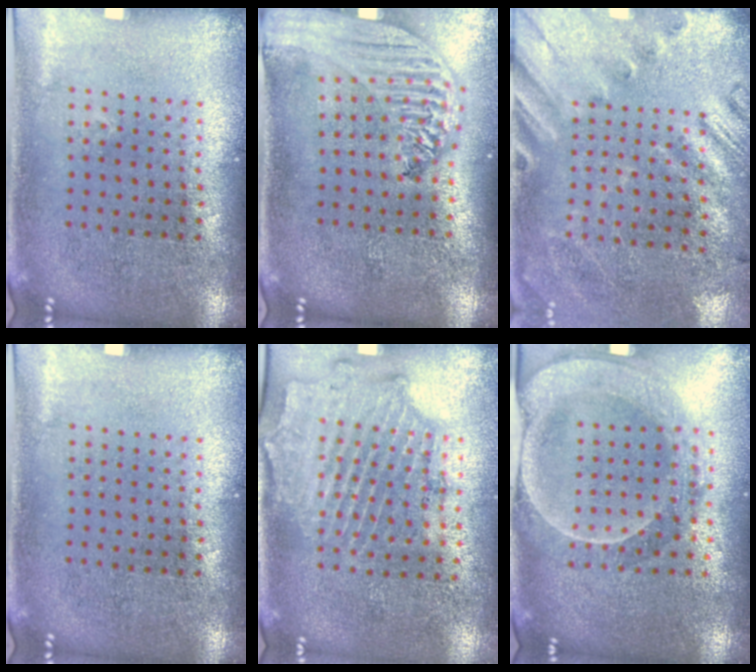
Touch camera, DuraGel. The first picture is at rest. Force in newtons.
{"total": 2.9, "press": 2.3, "slide": 1.8}
{"total": 2.6, "press": 1.9, "slide": 1.7}
{"total": 0.0}
{"total": 1.7, "press": 1.5, "slide": 0.8}
{"total": 2.2, "press": 2.1, "slide": 0.9}